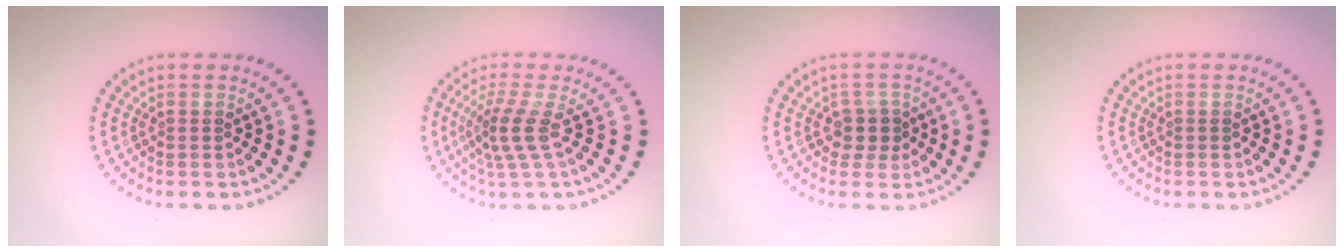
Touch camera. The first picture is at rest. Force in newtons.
{"total": 2.9, "press": 2.1, "slide": 2.0}
{"total": 2.2, "press": 1.7, "slide": 1.3}
{"total": 0.0}